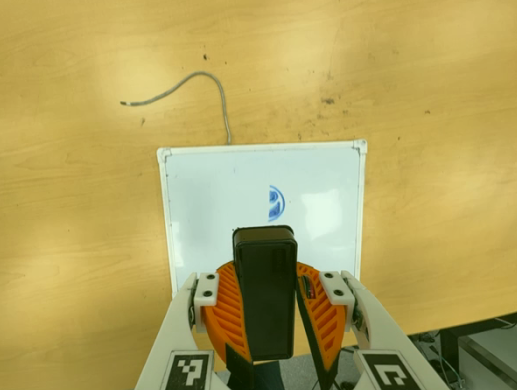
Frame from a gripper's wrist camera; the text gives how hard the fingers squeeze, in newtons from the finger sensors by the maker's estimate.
{"total": 10.8, "left": 10.1, "right": 11.5}